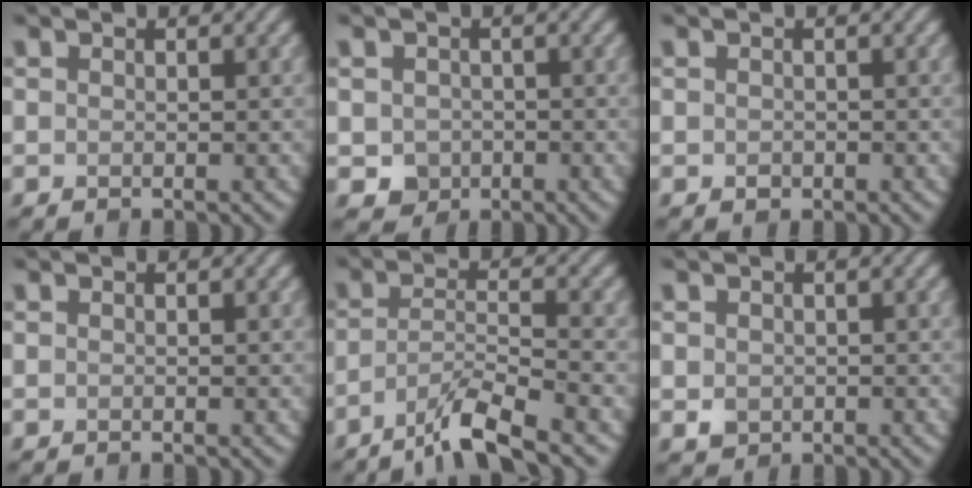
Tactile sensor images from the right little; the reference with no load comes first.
{"total": 2.4, "force": [-0.5, 2.2, 0.9], "torque": [-0.014, -0.005, -0.007]}
{"total": 0.6, "force": [-0.1, 0.5, 0.3], "torque": [-0.004, -0.005, -0.002]}
{"total": 0.0}
{"total": 5.4, "force": [-3.8, 0.8, 3.7], "torque": [-0.060, 0.004, -0.080]}
{"total": 1.5, "force": [0.0, 1.3, 0.6], "torque": [-0.011, -0.003, 0.000]}